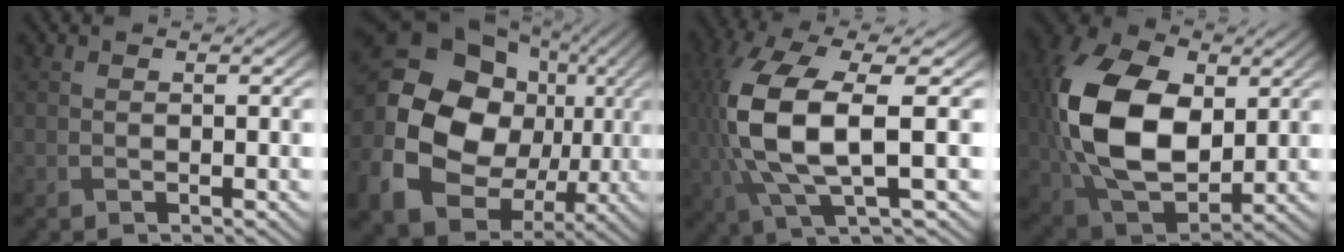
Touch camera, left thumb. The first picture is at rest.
{"total": 18.5, "force": [-2.4, 15.4, 10.0], "torque": [-0.243, -0.032, -0.039]}
{"total": 12.2, "force": [-0.2, 4.7, 11.2], "torque": [-0.267, -0.007, 0.002]}
{"total": 17.0, "force": [1.6, 11.2, 12.7], "torque": [-0.313, 0.004, 0.036]}